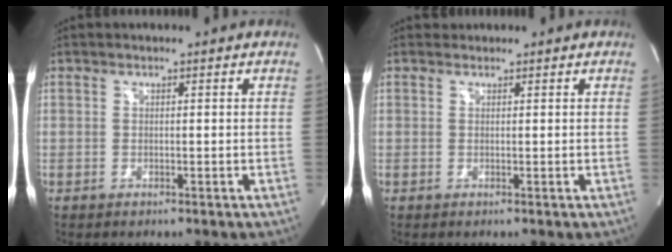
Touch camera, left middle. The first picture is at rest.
{"total": 0.8, "force": [0.7, 0.3, -0.2], "torque": [-0.002, 0.009, 0.014]}